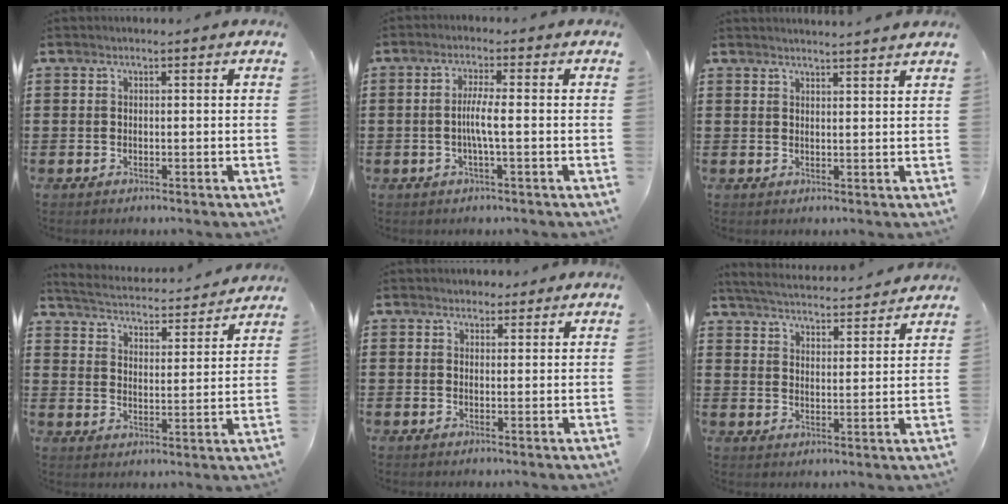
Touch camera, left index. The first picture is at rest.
{"total": 4.1, "force": [-0.7, 0.1, 4.1], "torque": [-0.080, -0.006, -0.017]}
{"total": 2.2, "force": [2.1, -0.5, 0.2], "torque": [-0.009, -0.006, 0.041]}
{"total": 3.3, "force": [3.2, -0.2, 0.1], "torque": [-0.026, -0.033, 0.047]}
{"total": 1.7, "force": [1.3, 1.1, 0.3], "torque": [-0.001, 0.004, 0.023]}
{"total": 4.3, "force": [4.2, -0.3, 0.5], "torque": [-0.031, -0.032, 0.069]}